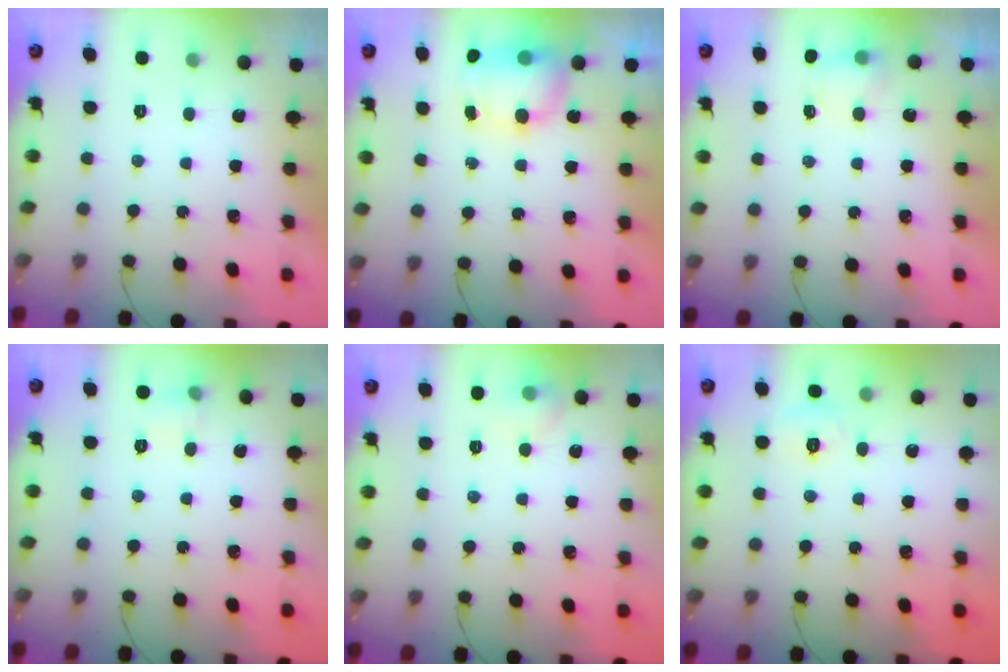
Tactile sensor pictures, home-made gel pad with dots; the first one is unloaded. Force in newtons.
{"total": 11.3, "press": 8.6, "slide": 7.2}
{"total": 4.7, "press": 4.5, "slide": 1.3}
{"total": 4.4, "press": 4.2, "slide": 1.2}
{"total": 5.6, "press": 5.3, "slide": 1.8}
{"total": 4.1, "press": 3.9, "slide": 1.2}